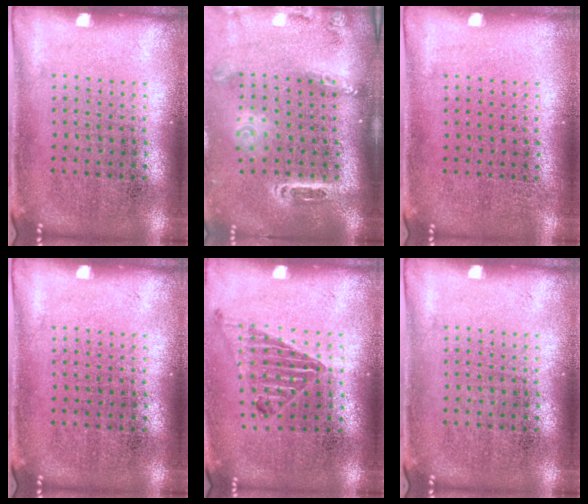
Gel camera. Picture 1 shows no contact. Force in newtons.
{"total": 2.6, "press": 1.9, "slide": 1.8}
{"total": 0.0}
{"total": 0.0}
{"total": 1.0, "press": 1.0, "slide": 0.1}
{"total": 0.0}